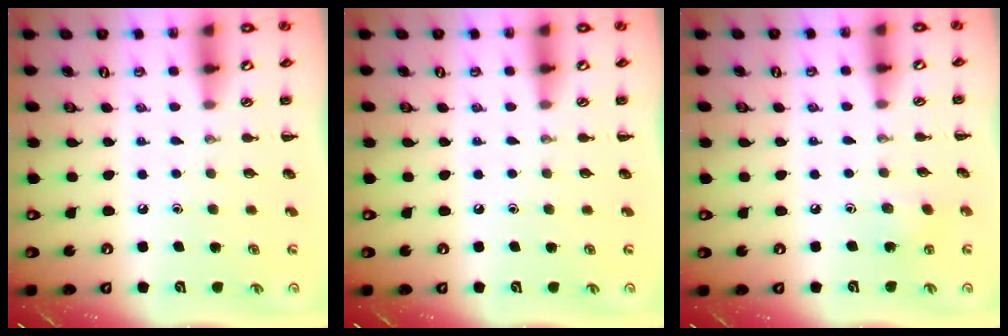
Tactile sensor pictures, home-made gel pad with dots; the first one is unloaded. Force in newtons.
{"total": 0.0}
{"total": 3.2, "press": 3.0, "slide": 1.0}